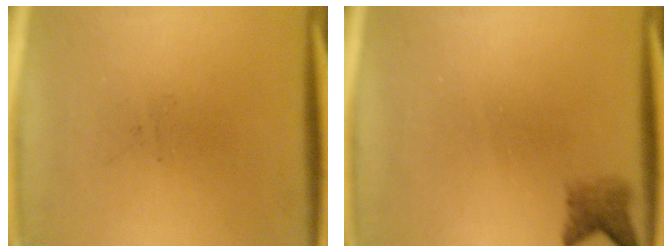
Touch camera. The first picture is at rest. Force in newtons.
{"total": 2.3}